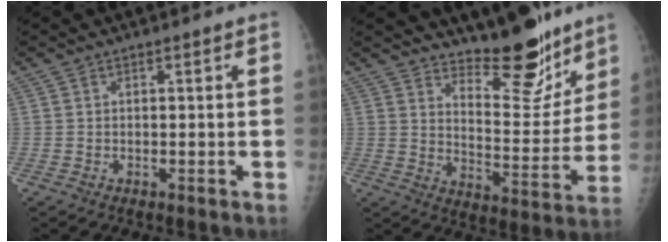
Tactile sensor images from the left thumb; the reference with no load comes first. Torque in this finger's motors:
{"motor_torque": [0.25, 0.18, -0.09, -0.39, 0.04]}